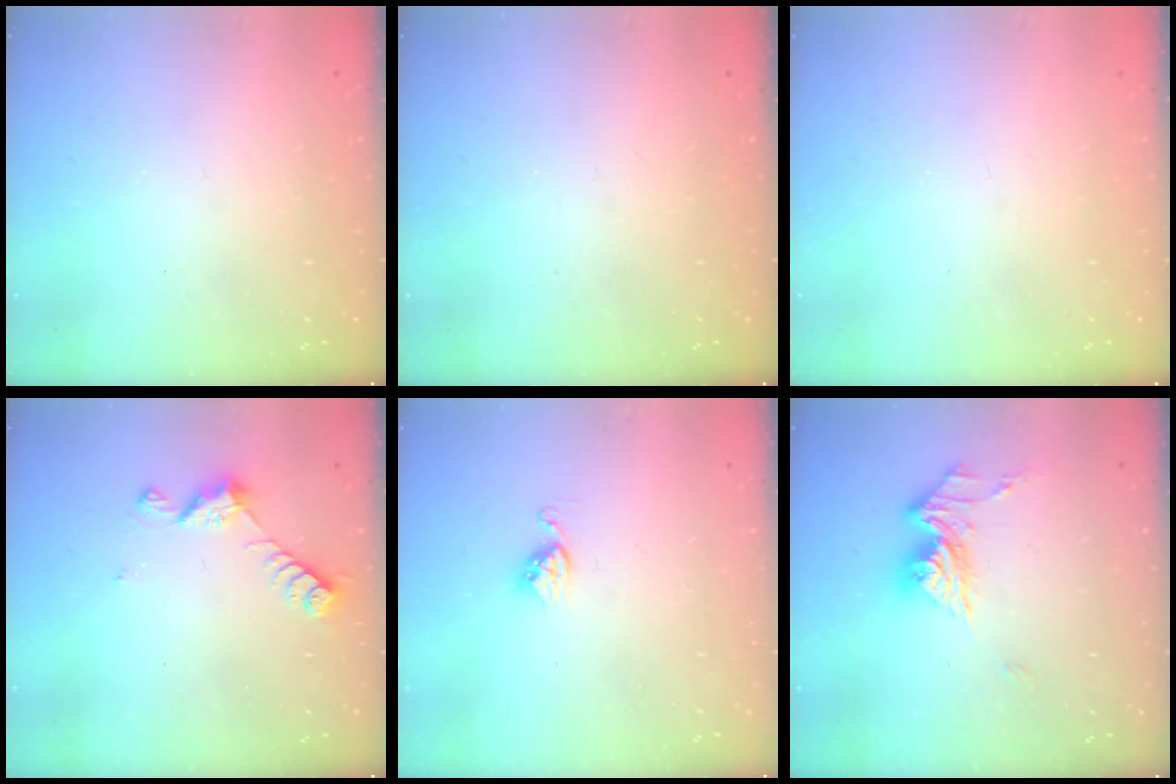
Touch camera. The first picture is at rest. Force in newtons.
{"total": 0.0}
{"total": 0.7, "press": 0.7, "slide": 0.1}
{"total": 7.2, "press": 7.2, "slide": 0.5}
{"total": 3.5, "press": 3.5, "slide": 0.5}
{"total": 12.3, "press": 12.3, "slide": 1.4}